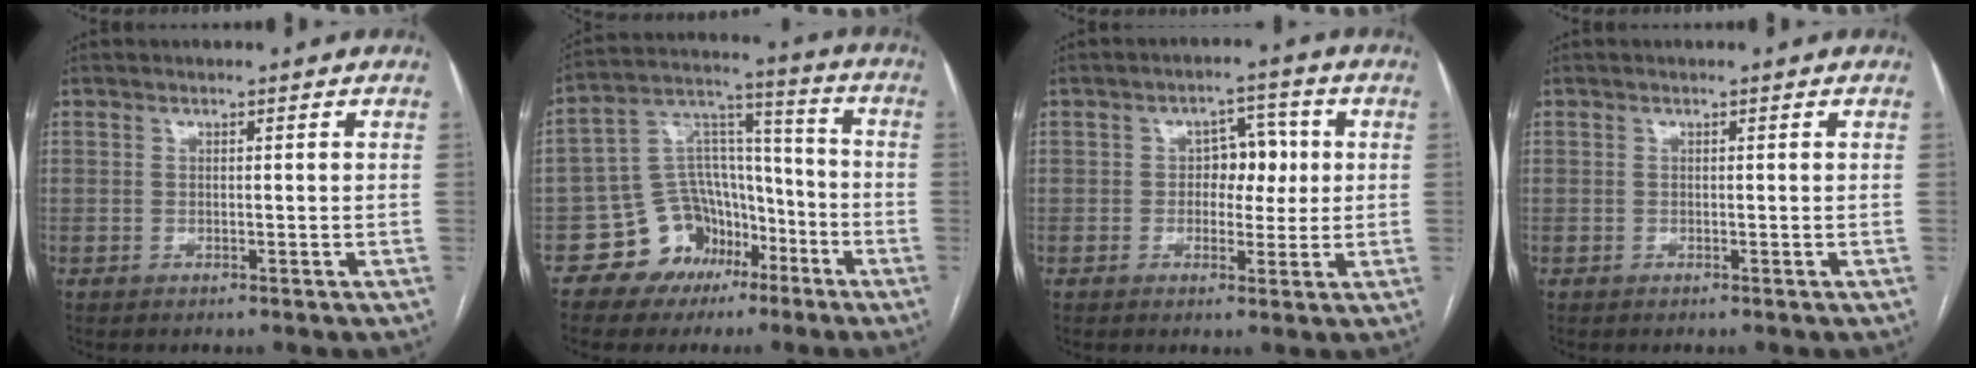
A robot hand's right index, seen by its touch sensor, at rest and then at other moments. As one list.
[{"total": 12.1, "force": [-6.2, 9.5, 4.2], "torque": [-0.069, 0.061, -0.096]}, {"total": 5.3, "force": [0.4, 3.3, 4.1], "torque": [-0.052, 0.017, 0.006]}, {"total": 0.0}]